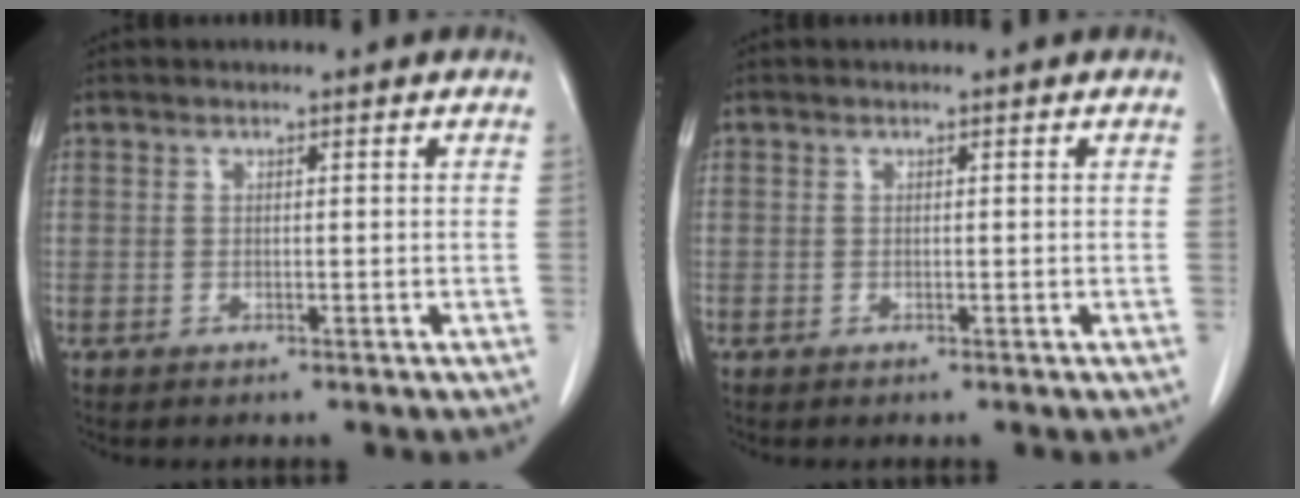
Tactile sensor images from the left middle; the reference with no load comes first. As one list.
[{"total": 0.0}]